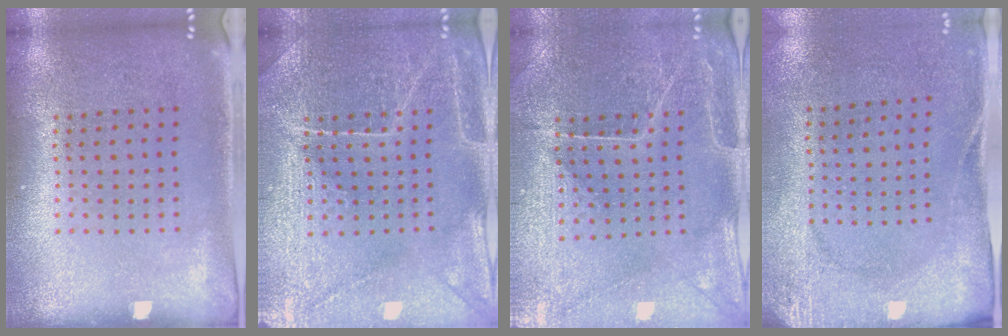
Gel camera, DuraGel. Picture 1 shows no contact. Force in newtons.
{"total": 3.8, "press": 3.7, "slide": 0.9}
{"total": 1.1, "press": 1.0, "slide": 0.4}
{"total": 2.7, "press": 2.1, "slide": 1.7}